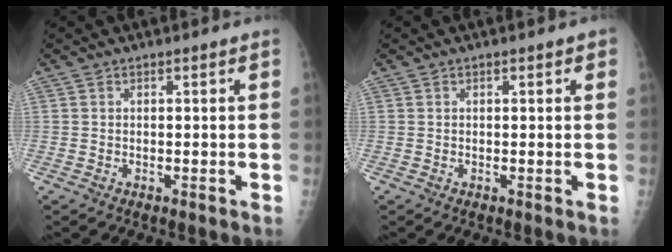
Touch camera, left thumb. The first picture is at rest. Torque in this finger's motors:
{"motor_torque": [-0.13, 0.01, -0.12, -0.11, 0.02]}